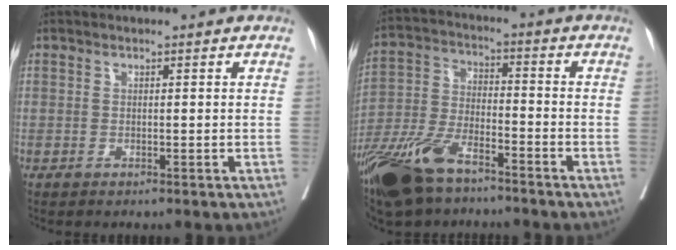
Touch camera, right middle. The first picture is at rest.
{"total": 13.2, "force": [-9.5, 4.3, 8.1], "torque": [-0.170, -0.021, -0.184]}